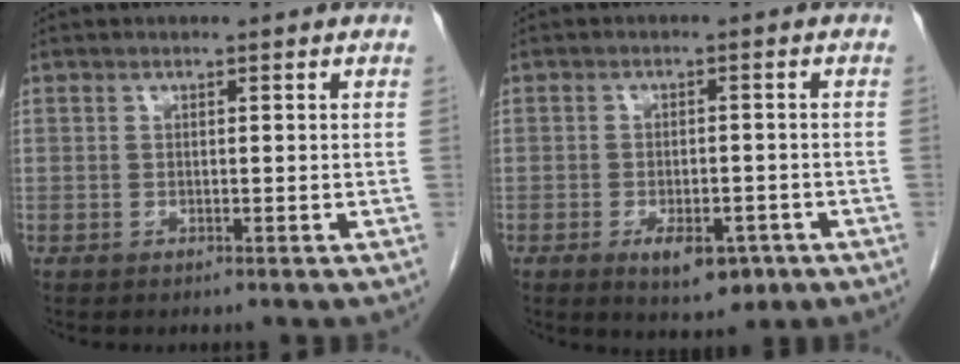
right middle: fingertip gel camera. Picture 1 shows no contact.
{"total": 6.2, "force": [-3.3, 3.0, 4.3], "torque": [-0.061, -0.001, -0.039]}